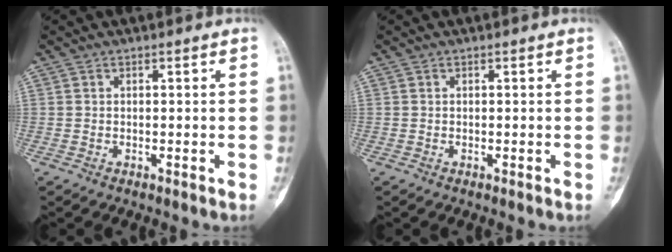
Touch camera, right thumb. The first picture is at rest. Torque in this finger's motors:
{"motor_torque": [0.10, 0.10, 0.08, -0.06, -0.02]}